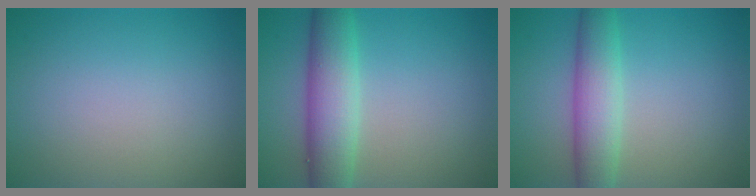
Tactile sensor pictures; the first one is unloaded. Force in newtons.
{"total": 5.7, "press": 5.7, "slide": 0.2}
{"total": 4.6, "press": 4.6, "slide": 0.1}